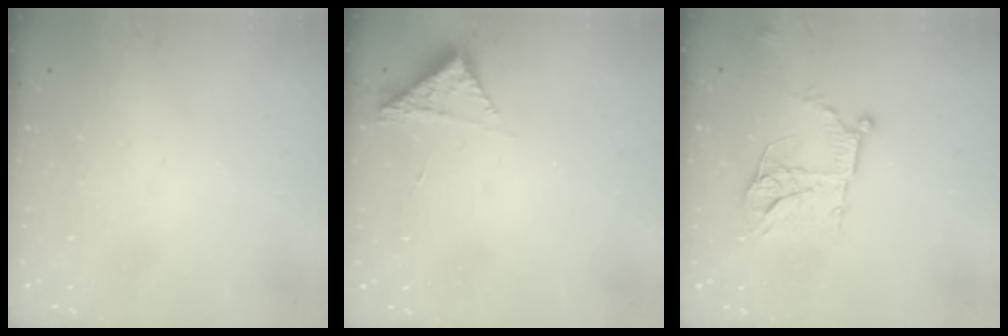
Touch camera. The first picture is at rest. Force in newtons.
{"total": 4.3, "press": 4.3, "slide": 0.3}
{"total": 12.2, "press": 12.1, "slide": 1.1}